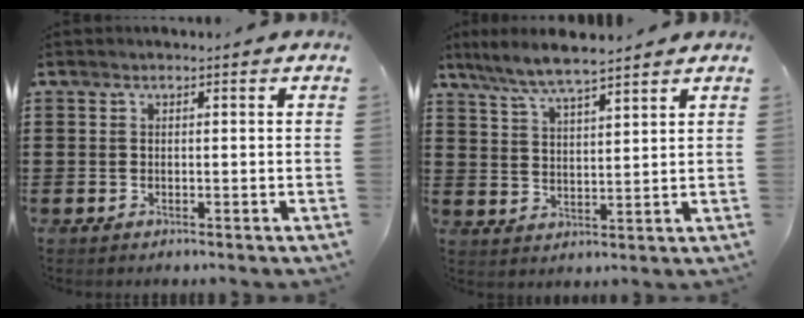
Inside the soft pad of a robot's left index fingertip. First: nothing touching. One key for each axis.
{"total": 5.8, "fx": 5.2, "fy": 0.2, "fz": 2.6, "tx": -0.068, "ty": -0.018, "tz": 0.093}